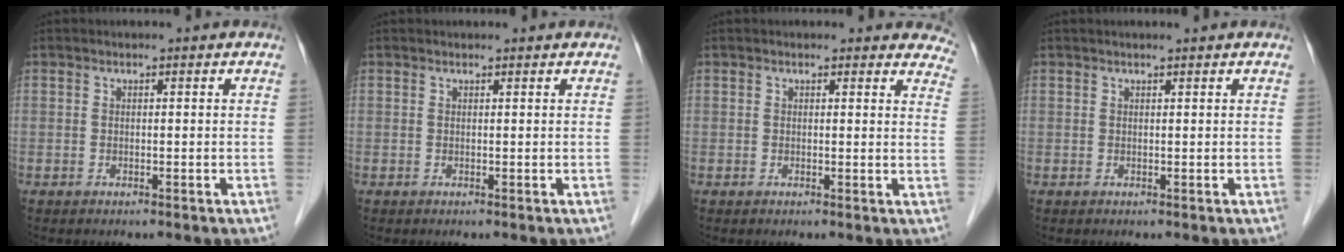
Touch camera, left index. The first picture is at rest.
{"total": 1.2, "force": [1.1, 0.5, 0.2], "torque": [0.005, 0.009, 0.016]}
{"total": 9.9, "force": [9.2, 3.3, 1.5], "torque": [0.032, -0.019, 0.070]}
{"total": 1.9, "force": [1.6, 0.4, 1.0], "torque": [-0.005, 0.011, 0.024]}